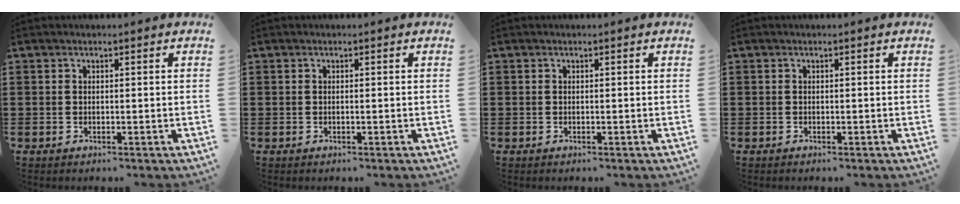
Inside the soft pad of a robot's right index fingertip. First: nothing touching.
{"total": 0.0}
{"total": 0.0}
{"total": 0.0}